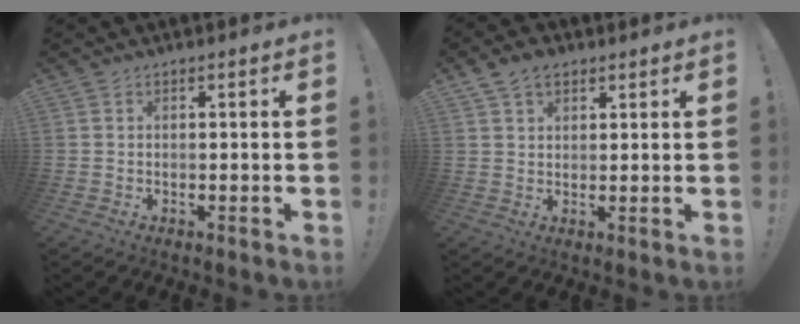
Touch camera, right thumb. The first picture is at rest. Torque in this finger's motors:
{"motor_torque": [0.00, 0.00, 0.00, 0.00, 0.00]}